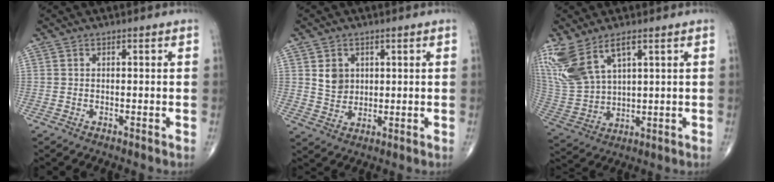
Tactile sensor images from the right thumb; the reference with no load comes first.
{"total": 4.7, "force": [1.4, 3.9, 2.3], "torque": [-0.020, -0.010, 0.030]}
{"total": 13.4, "force": [7.2, 6.2, 9.5], "torque": [-0.212, -0.021, 0.163]}